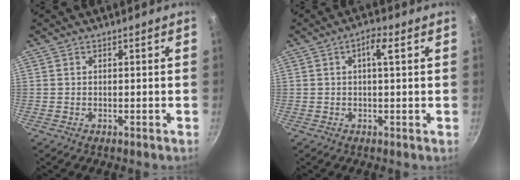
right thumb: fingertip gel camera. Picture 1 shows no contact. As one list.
[{"total": 3.5, "force": [0.9, 0.7, 3.3], "torque": [-0.060, 0.005, 0.013]}]